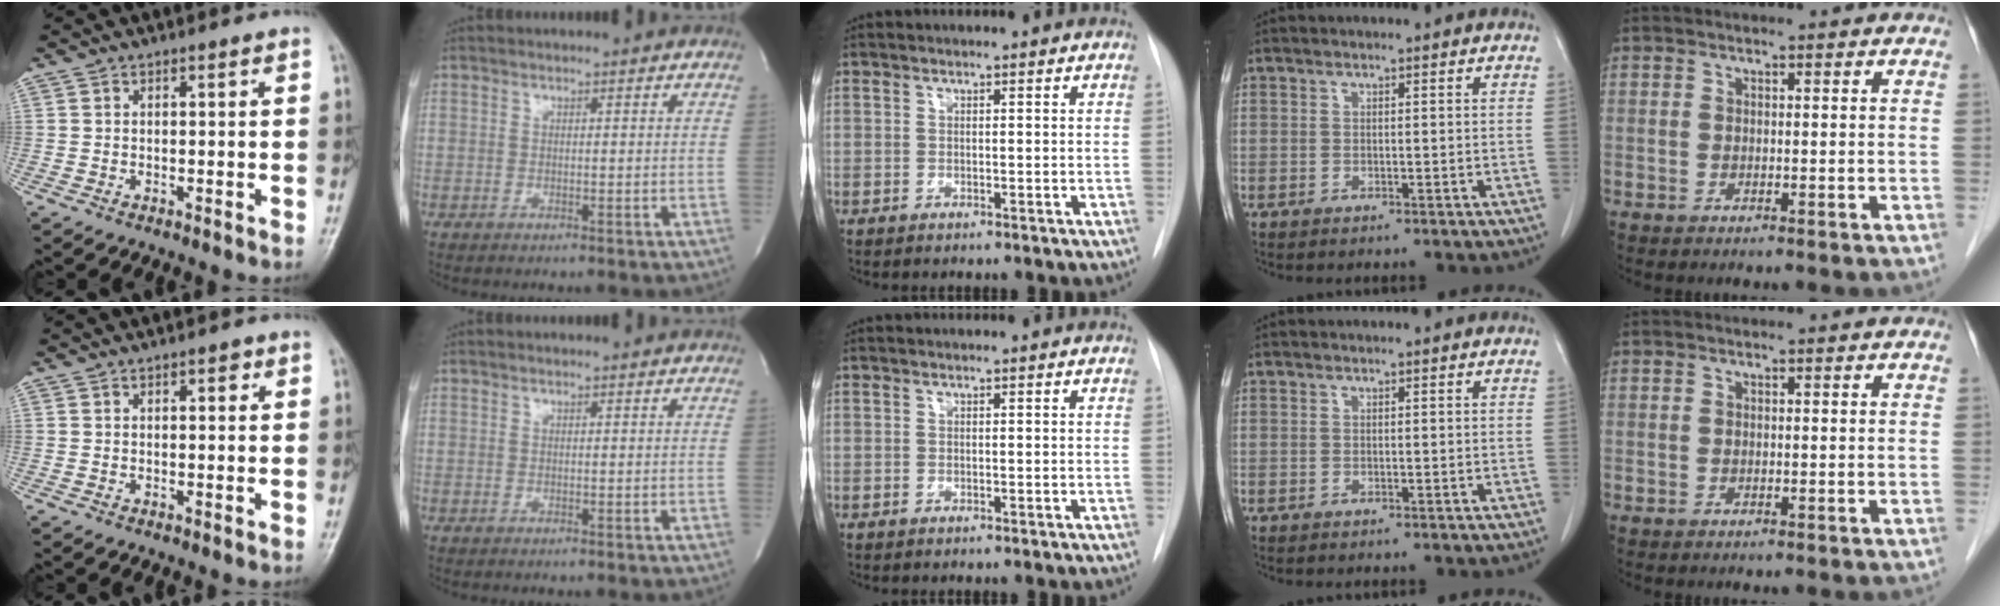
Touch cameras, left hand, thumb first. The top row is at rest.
{"thumb": {"total": 1.6, "force": [0.7, 0.7, 1.2], "torque": [-0.012, 0.001, 0.008]}}